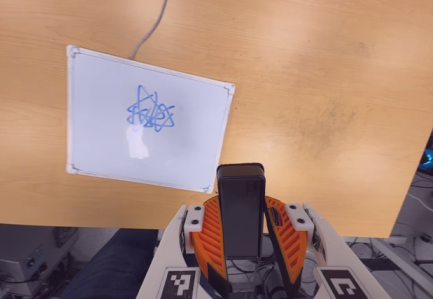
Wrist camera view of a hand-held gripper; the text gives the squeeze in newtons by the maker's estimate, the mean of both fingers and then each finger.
{"total": 5.9, "left": 5.6, "right": 6.2}